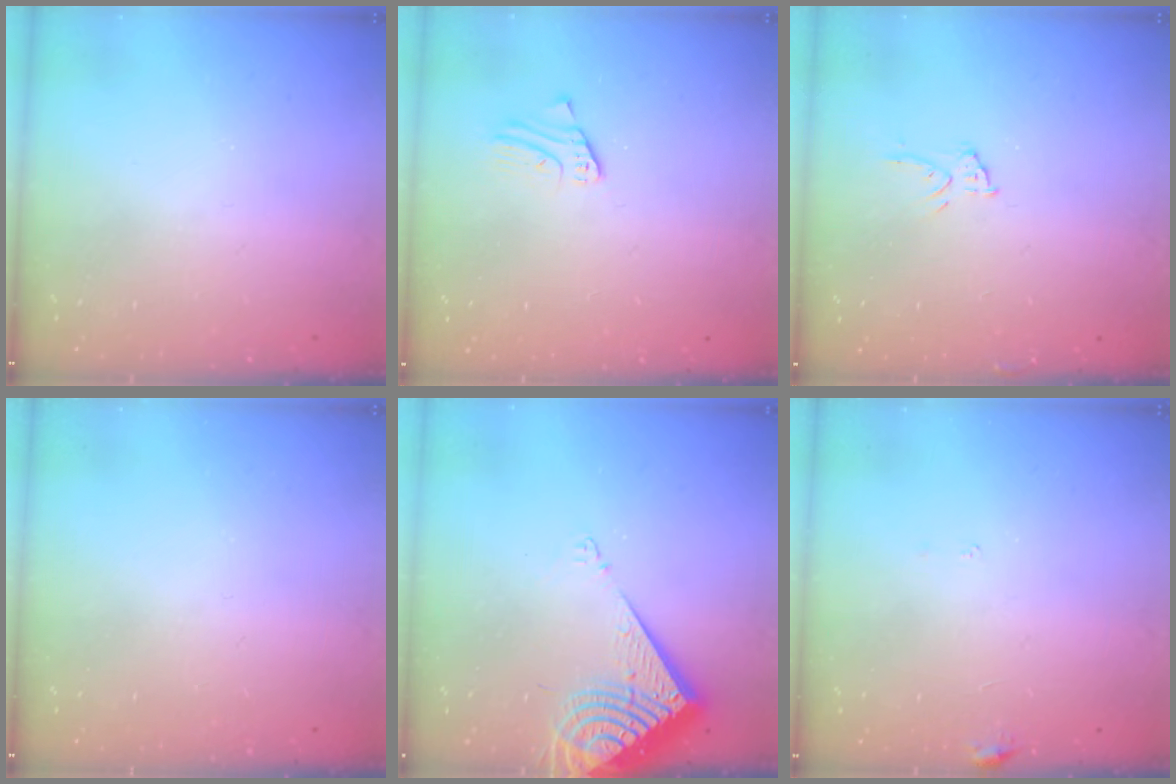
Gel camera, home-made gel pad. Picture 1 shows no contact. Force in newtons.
{"total": 2.4, "press": 2.4, "slide": 0.2}
{"total": 5.4, "press": 5.4, "slide": 0.3}
{"total": 0.0}
{"total": 10.8, "press": 10.7, "slide": 1.4}
{"total": 6.1, "press": 6.1, "slide": 0.5}